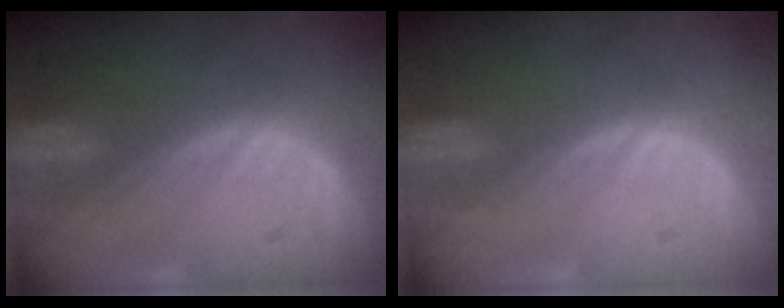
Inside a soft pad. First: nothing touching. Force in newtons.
{"total": 0.5, "press": 0.0, "slide": 0.5}